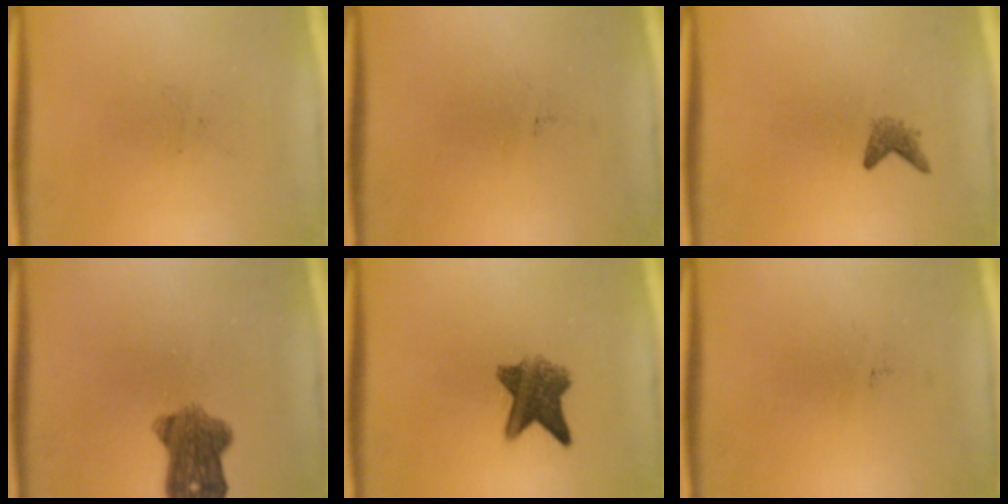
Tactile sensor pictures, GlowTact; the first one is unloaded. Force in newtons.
{"total": 0.0}
{"total": 1.4}
{"total": 7.2}
{"total": 7.0}
{"total": 0.0}